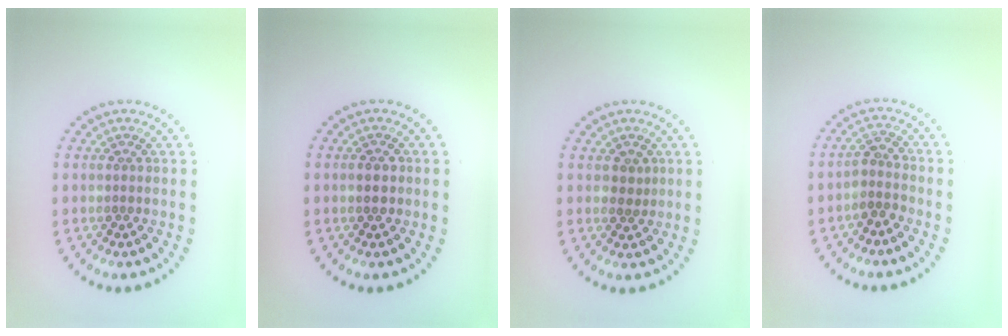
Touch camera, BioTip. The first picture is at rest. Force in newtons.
{"total": 1.3, "press": 1.3, "slide": 0.1}
{"total": 0.8, "press": 0.6, "slide": 0.6}
{"total": 2.0, "press": 1.6, "slide": 1.2}